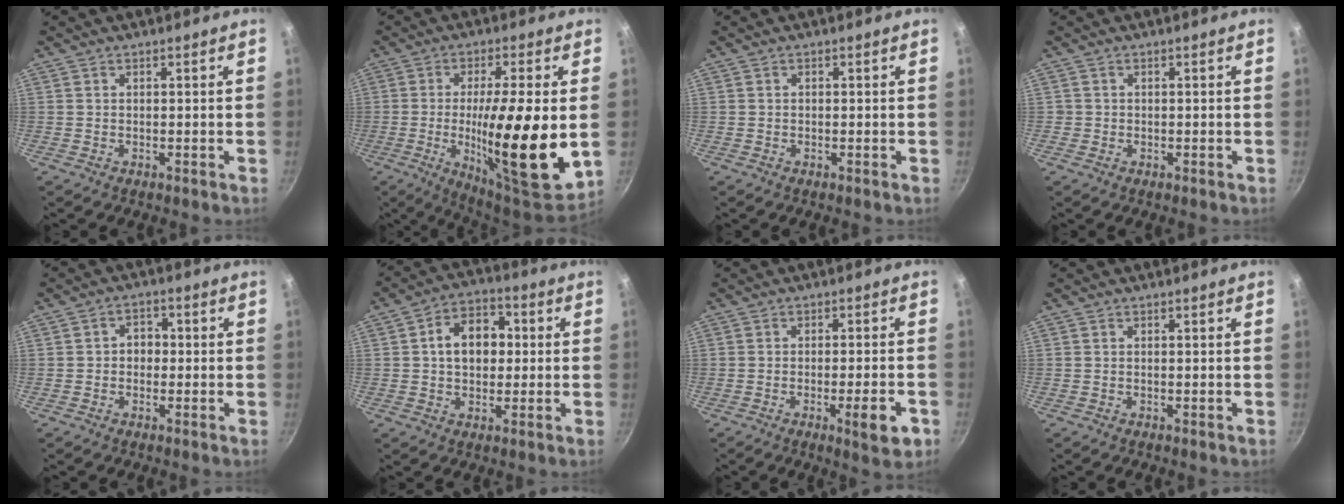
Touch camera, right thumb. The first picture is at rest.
{"total": 21.9, "force": [-1.6, 4.7, 21.3], "torque": [-0.336, -0.020, -0.022]}
{"total": 0.0}
{"total": 0.8, "force": [-0.2, 0.8, 0.1], "torque": [0.001, 0.002, -0.005]}
{"total": 3.5, "force": [-0.3, 2.9, 1.9], "torque": [-0.004, 0.010, -0.009]}
{"total": 10.3, "force": [1.2, 7.3, 7.1], "torque": [-0.076, 0.016, 0.009]}
{"total": 7.0, "force": [-2.8, 1.4, 6.3], "torque": [-0.076, 0.009, -0.035]}
{"total": 0.0}